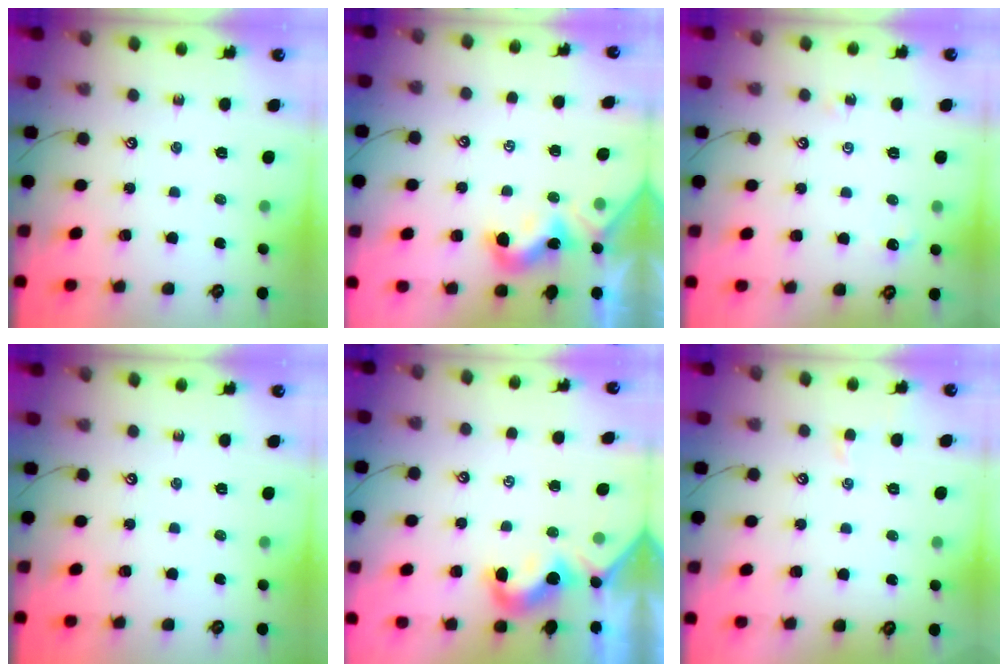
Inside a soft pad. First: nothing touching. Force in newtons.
{"total": 1.8, "press": 1.8, "slide": 0.5}
{"total": 2.4, "press": 2.3, "slide": 0.6}
{"total": 0.0}
{"total": 2.1, "press": 2.1, "slide": 0.6}
{"total": 0.6, "press": 0.3, "slide": 0.5}